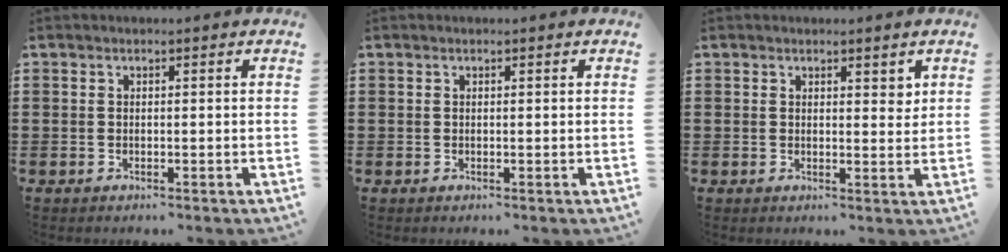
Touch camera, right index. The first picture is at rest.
{"total": 0.0}
{"total": 2.0, "force": [1.5, 1.0, 0.8], "torque": [-0.002, -0.002, 0.024]}